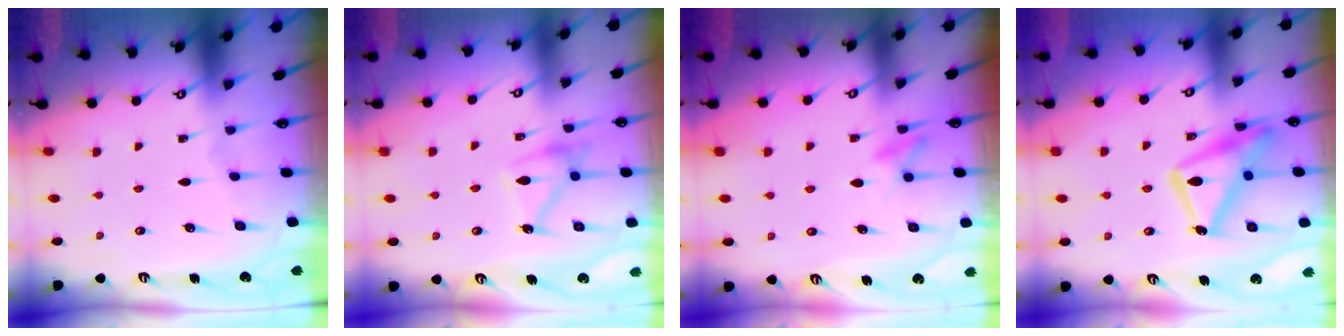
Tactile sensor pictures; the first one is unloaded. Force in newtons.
{"total": 14.6, "press": 14.6, "slide": 0.9}
{"total": 10.1, "press": 10.0, "slide": 1.3}
{"total": 18.9, "press": 18.9, "slide": 1.2}